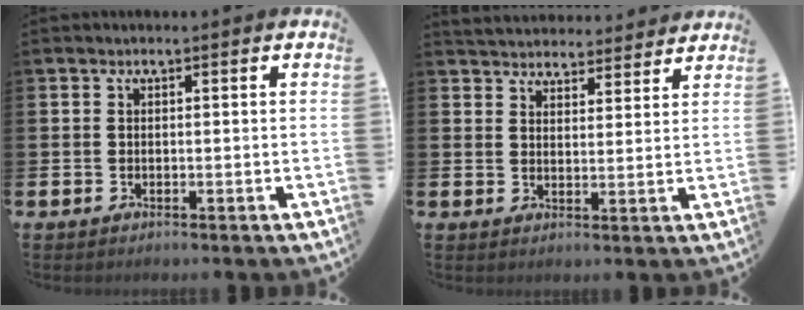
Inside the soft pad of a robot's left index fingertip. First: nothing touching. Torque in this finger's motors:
{"motor_torque": [0.71, -0.69, 0.25, 0.08]}